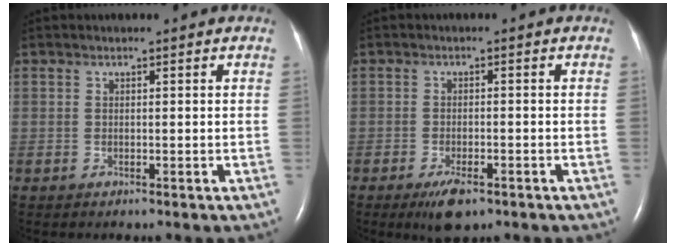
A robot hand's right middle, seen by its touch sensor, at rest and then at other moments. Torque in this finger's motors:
{"motor_torque": [0.26, -0.22, 0.25, 0.07]}